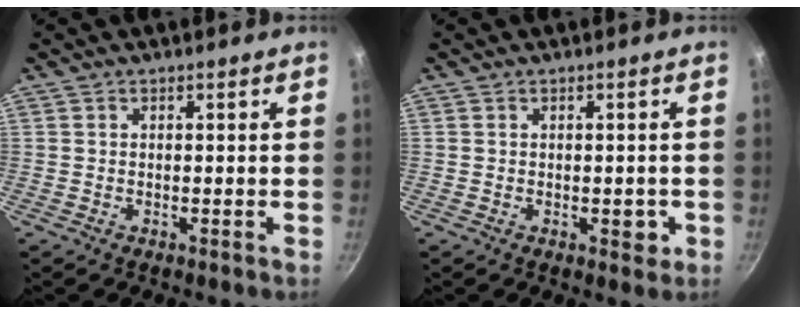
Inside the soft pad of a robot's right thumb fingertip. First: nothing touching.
{"total": 2.6, "force": [-0.6, 1.6, 1.9], "torque": [-0.006, 0.005, -0.007]}